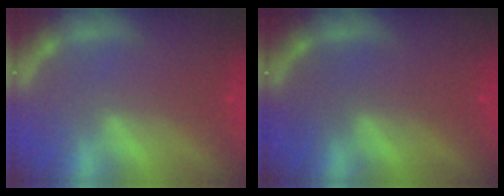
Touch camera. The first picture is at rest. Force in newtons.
{"total": 0.0}